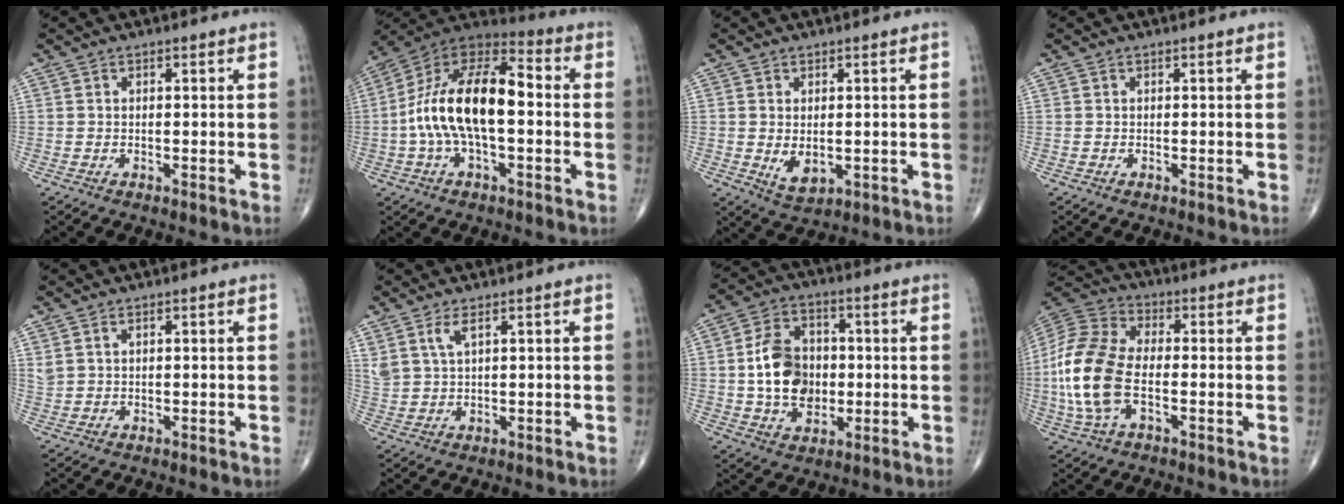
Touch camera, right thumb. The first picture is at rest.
{"total": 18.9, "force": [-0.9, 9.0, 16.6], "torque": [-0.305, 0.045, -0.024]}
{"total": 4.3, "force": [-0.3, 2.6, 3.4], "torque": [-0.047, -0.008, 0.010]}
{"total": 0.0}
{"total": 1.6, "force": [1.0, 0.7, 1.0], "torque": [-0.023, 0.004, 0.028]}
{"total": 3.8, "force": [2.3, 1.2, 2.8], "torque": [-0.068, -0.008, 0.054]}
{"total": 12.7, "force": [-0.2, 9.2, 8.8], "torque": [-0.130, 0.012, -0.003]}
{"total": 16.3, "force": [-2.6, 8.8, 13.4], "torque": [-0.296, 0.022, -0.051]}